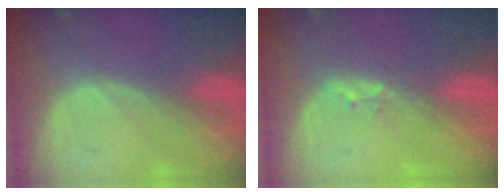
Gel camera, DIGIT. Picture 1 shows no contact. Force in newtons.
{"total": 1.7, "press": 1.5, "slide": 0.9}